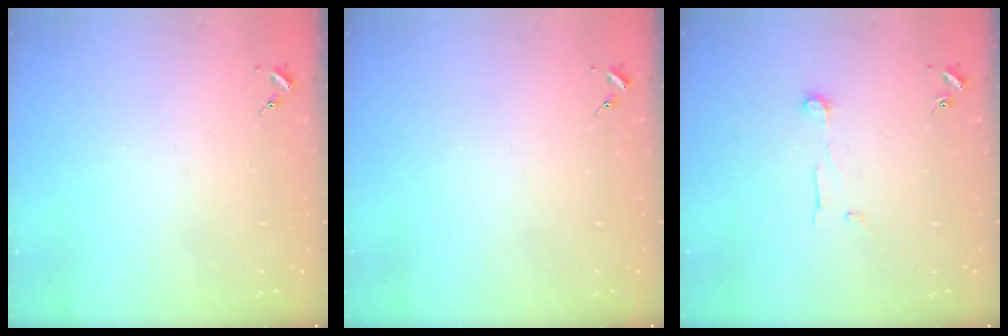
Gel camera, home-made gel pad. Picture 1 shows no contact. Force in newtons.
{"total": 0.0}
{"total": 7.1, "press": 7.1, "slide": 0.3}